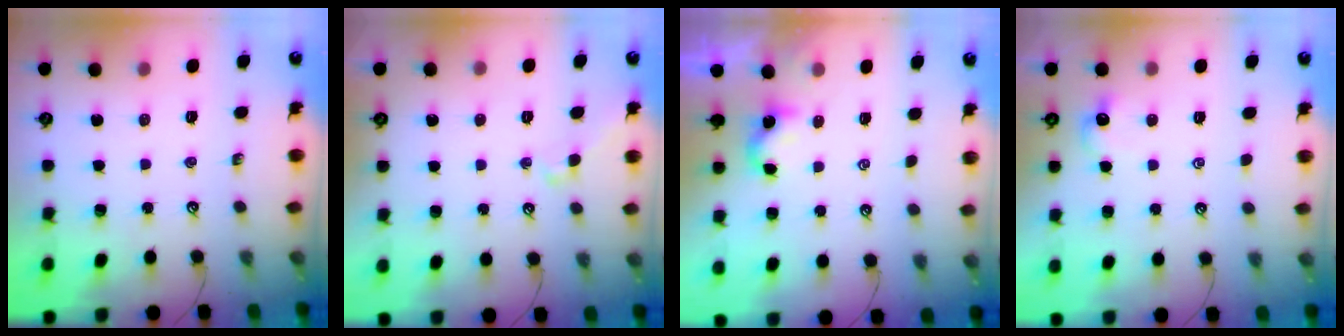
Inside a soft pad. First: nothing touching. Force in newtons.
{"total": 1.3, "press": 1.0, "slide": 0.8}
{"total": 2.1, "press": 2.1, "slide": 0.4}
{"total": 1.6, "press": 1.6, "slide": 0.3}